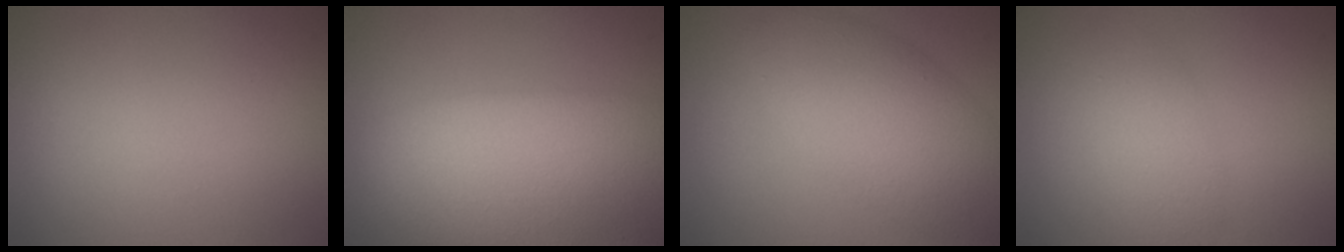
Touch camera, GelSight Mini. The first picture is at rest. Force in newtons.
{"total": 12.4, "press": 12.4, "slide": 0.6}
{"total": 6.8, "press": 6.8, "slide": 0.5}
{"total": 1.9, "press": 1.9, "slide": 0.1}